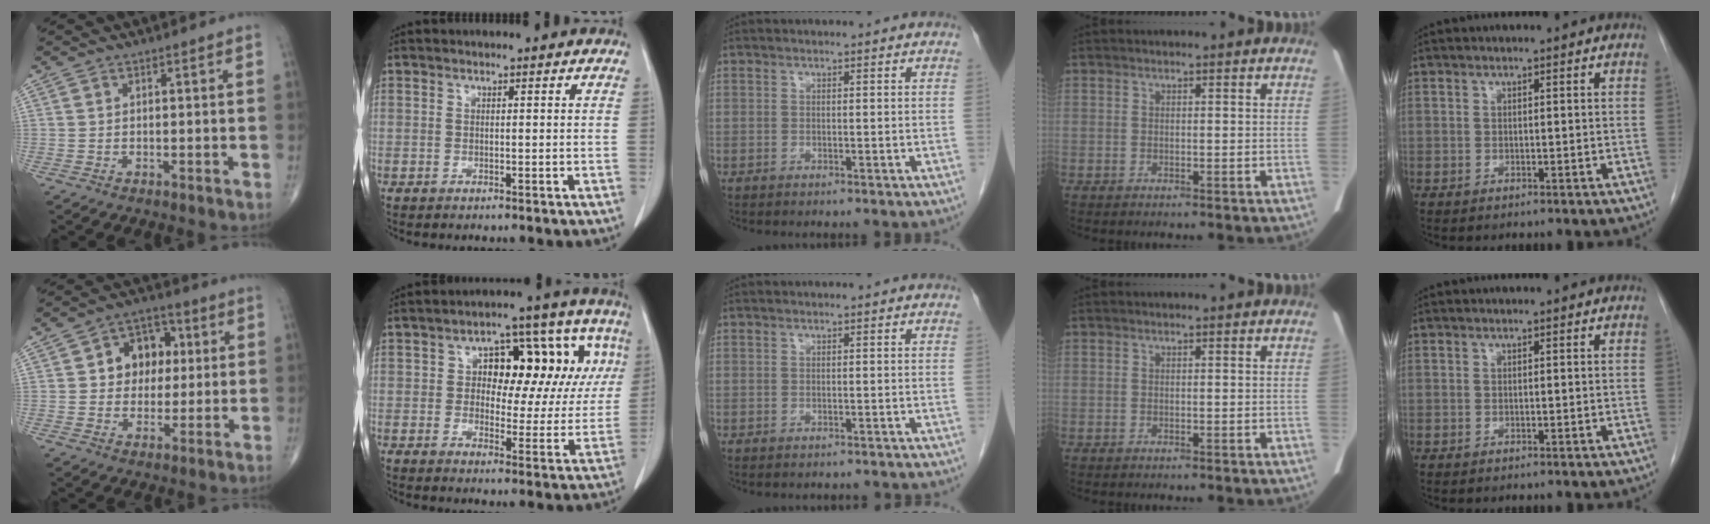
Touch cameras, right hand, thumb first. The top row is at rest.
{"thumb": {"total": 10.2, "force": [1.8, 8.0, 6.0], "torque": [-0.036, 0.012, 0.022]}, "index": {"total": 15.9, "force": [4.4, 7.7, 13.2], "torque": [-0.154, 0.039, 0.057]}, "middle": {"total": 3.1, "force": [-2.9, 1.0, 0.7], "torque": [-0.006, -0.003, -0.033]}}